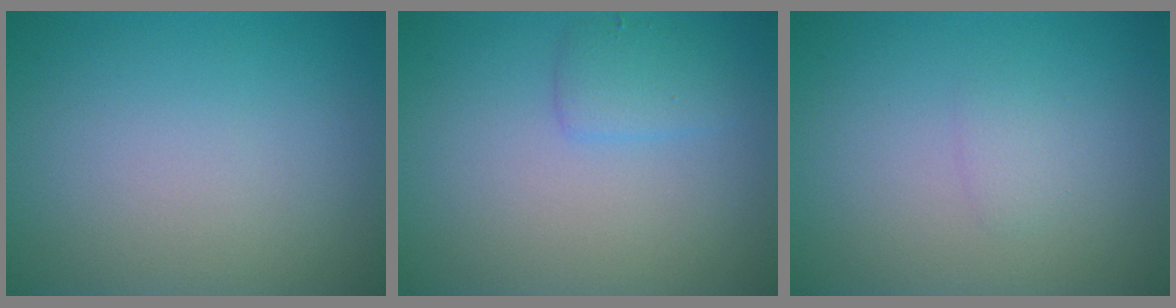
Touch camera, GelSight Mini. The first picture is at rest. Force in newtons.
{"total": 1.8, "press": 1.8, "slide": 0.2}
{"total": 0.9, "press": 0.9, "slide": 0.1}